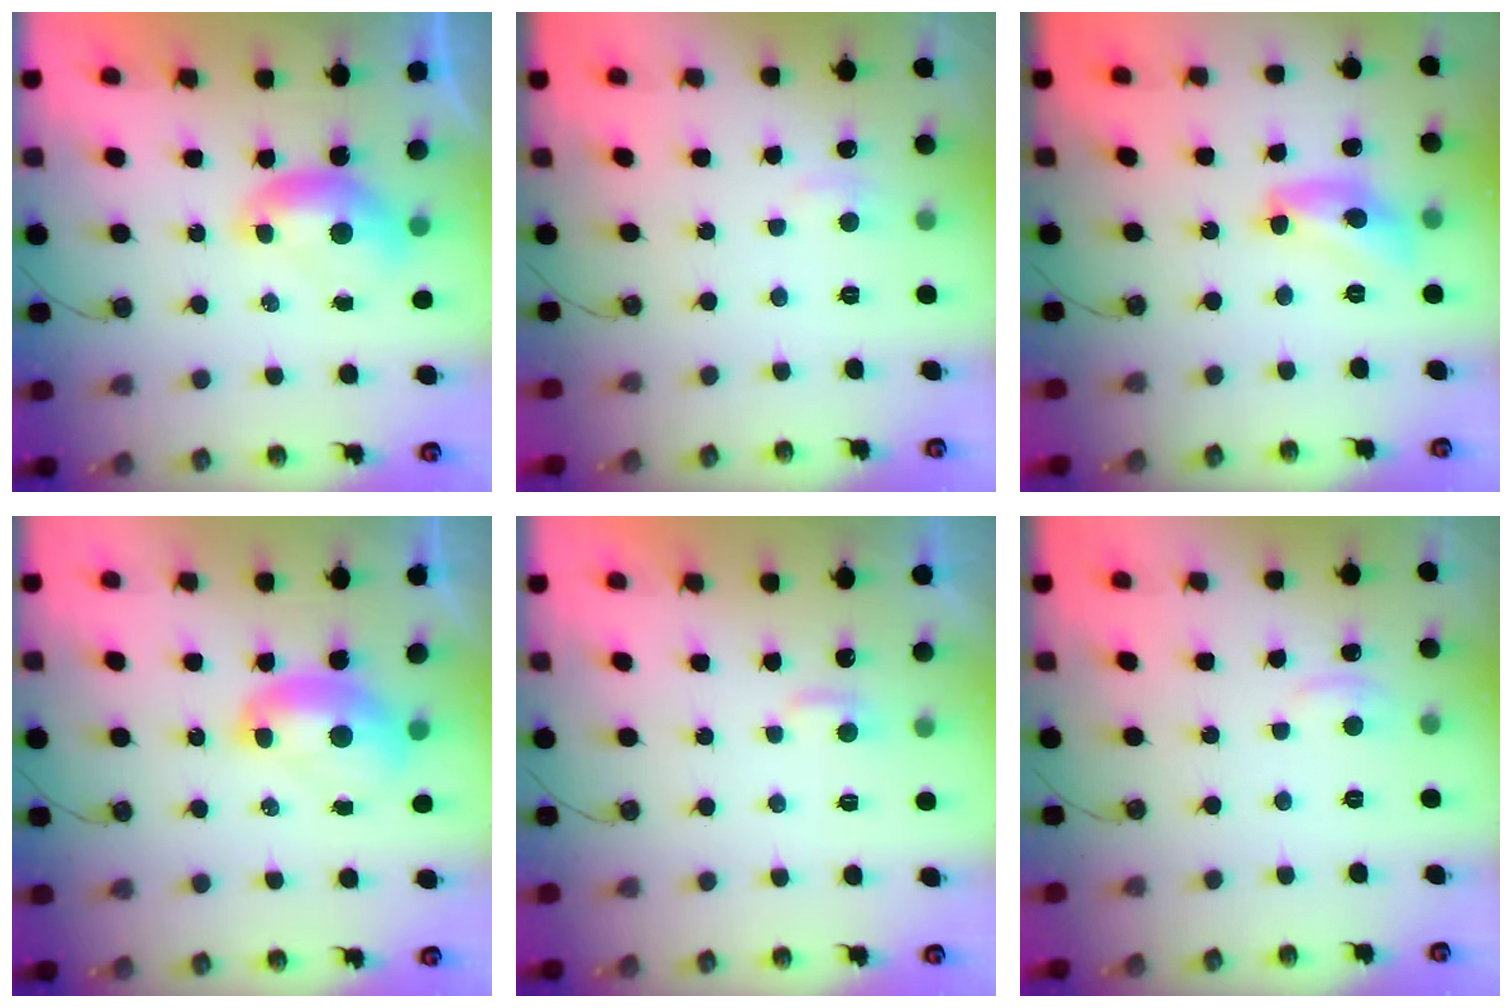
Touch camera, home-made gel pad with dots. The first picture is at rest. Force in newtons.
{"total": 2.4, "press": 2.3, "slide": 0.2}
{"total": 9.1, "press": 9.1, "slide": 0.7}
{"total": 2.5, "press": 2.5, "slide": 0.3}
{"total": 2.9, "press": 2.8, "slide": 0.4}
{"total": 1.4, "press": 1.1, "slide": 0.8}